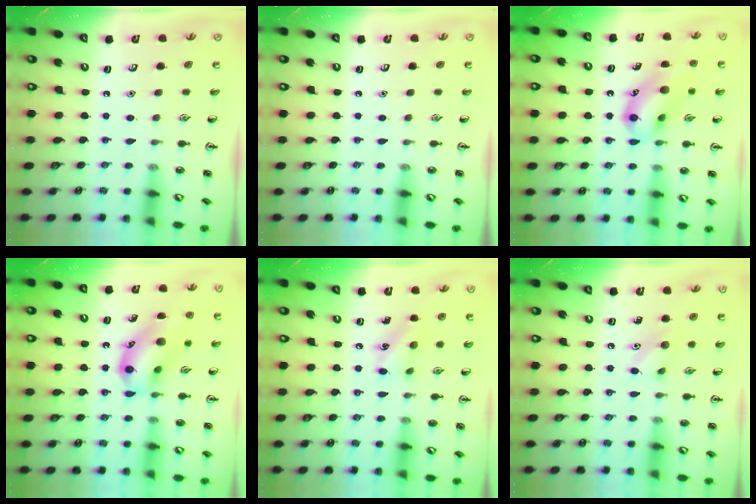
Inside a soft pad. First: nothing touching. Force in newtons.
{"total": 0.0}
{"total": 13.4, "press": 13.3, "slide": 2.1}
{"total": 13.7, "press": 13.6, "slide": 1.8}
{"total": 7.6, "press": 7.5, "slide": 1.2}
{"total": 5.5, "press": 5.3, "slide": 1.2}